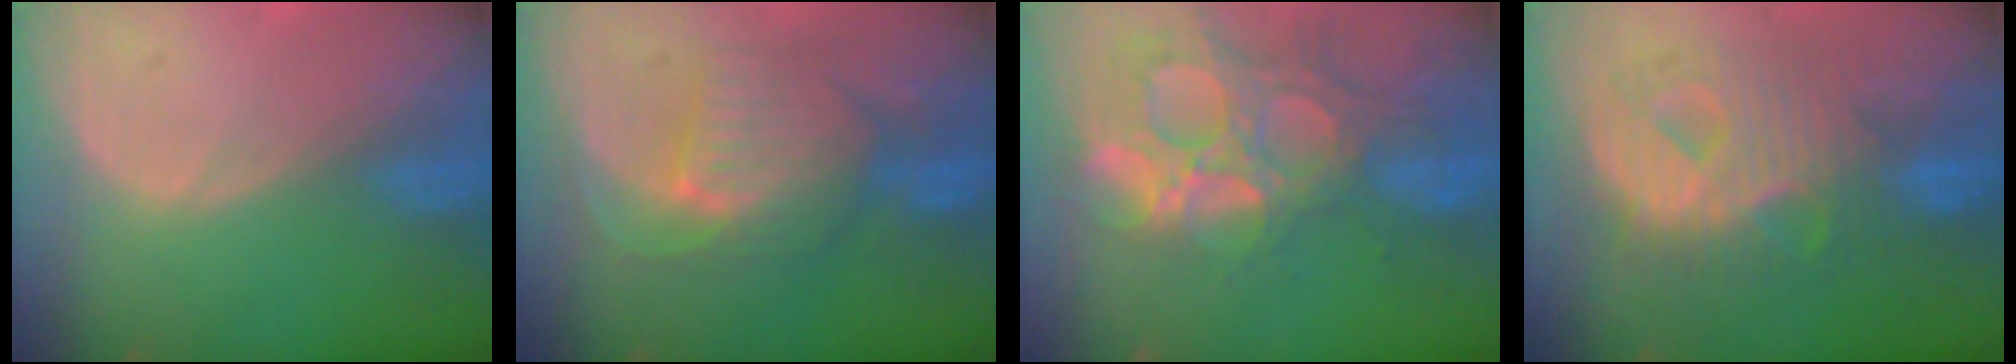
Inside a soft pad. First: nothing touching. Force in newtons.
{"total": 9.3, "press": 8.7, "slide": 3.3}
{"total": 14.9, "press": 12.3, "slide": 8.4}
{"total": 11.2, "press": 11.2, "slide": 1.0}